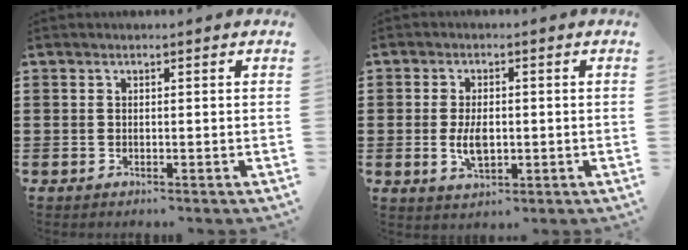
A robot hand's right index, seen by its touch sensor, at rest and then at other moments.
{"total": 4.8, "force": [-0.5, 2.7, 3.9], "torque": [-0.078, -0.003, -0.013]}